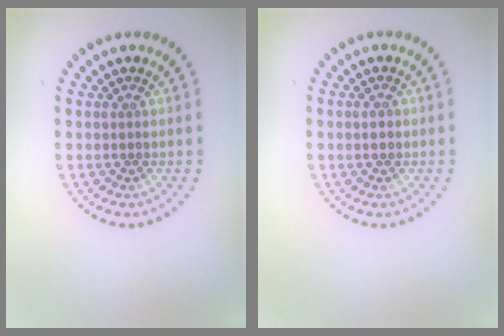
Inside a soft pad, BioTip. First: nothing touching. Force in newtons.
{"total": 1.2, "press": 1.2, "slide": 0.1}